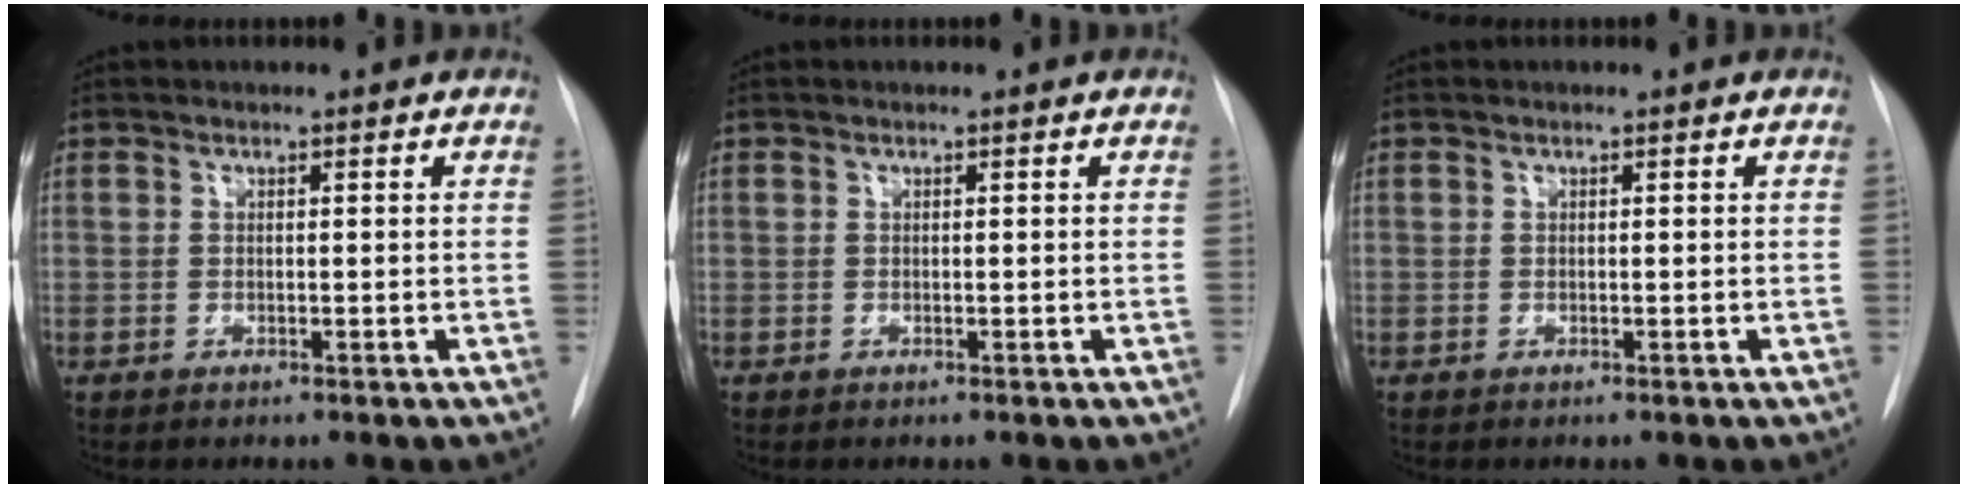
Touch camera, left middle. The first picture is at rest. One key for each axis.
{"total": 0.0}
{"total": 0.0}